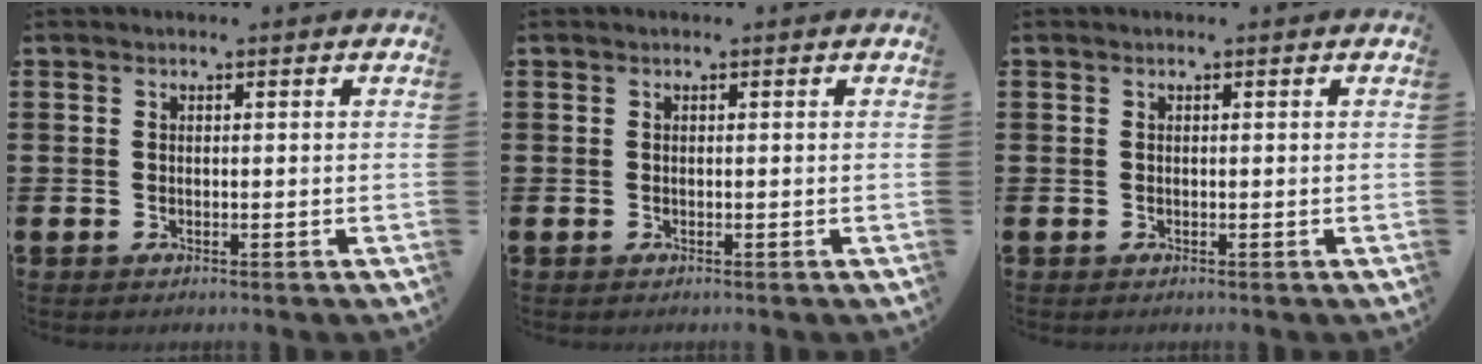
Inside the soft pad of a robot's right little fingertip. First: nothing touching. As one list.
[{"total": 0.0}, {"total": 0.0}]